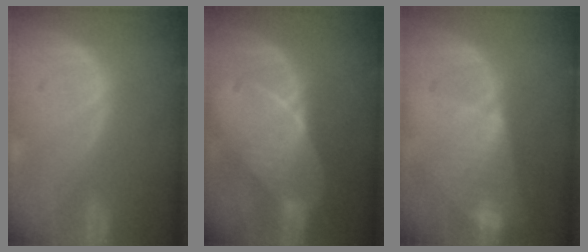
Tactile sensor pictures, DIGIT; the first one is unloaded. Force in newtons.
{"total": 7.4, "press": 6.9, "slide": 2.6}
{"total": 6.7, "press": 6.6, "slide": 1.3}